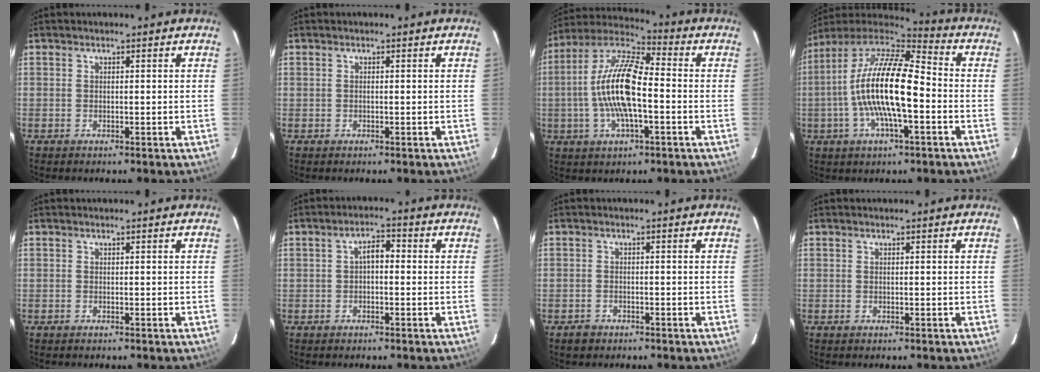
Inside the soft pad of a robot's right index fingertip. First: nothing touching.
{"total": 0.0}
{"total": 14.8, "force": [-2.0, 4.9, 13.8], "torque": [-0.271, 0.010, -0.047]}
{"total": 18.0, "force": [-2.7, 5.1, 17.1], "torque": [-0.313, 0.003, -0.061]}
{"total": 0.0}
{"total": 3.0, "force": [-0.2, 1.6, 2.5], "torque": [-0.044, 0.014, -0.004]}
{"total": 2.2, "force": [-1.6, 1.5, 0.4], "torque": [-0.011, 0.002, -0.024]}
{"total": 0.0}